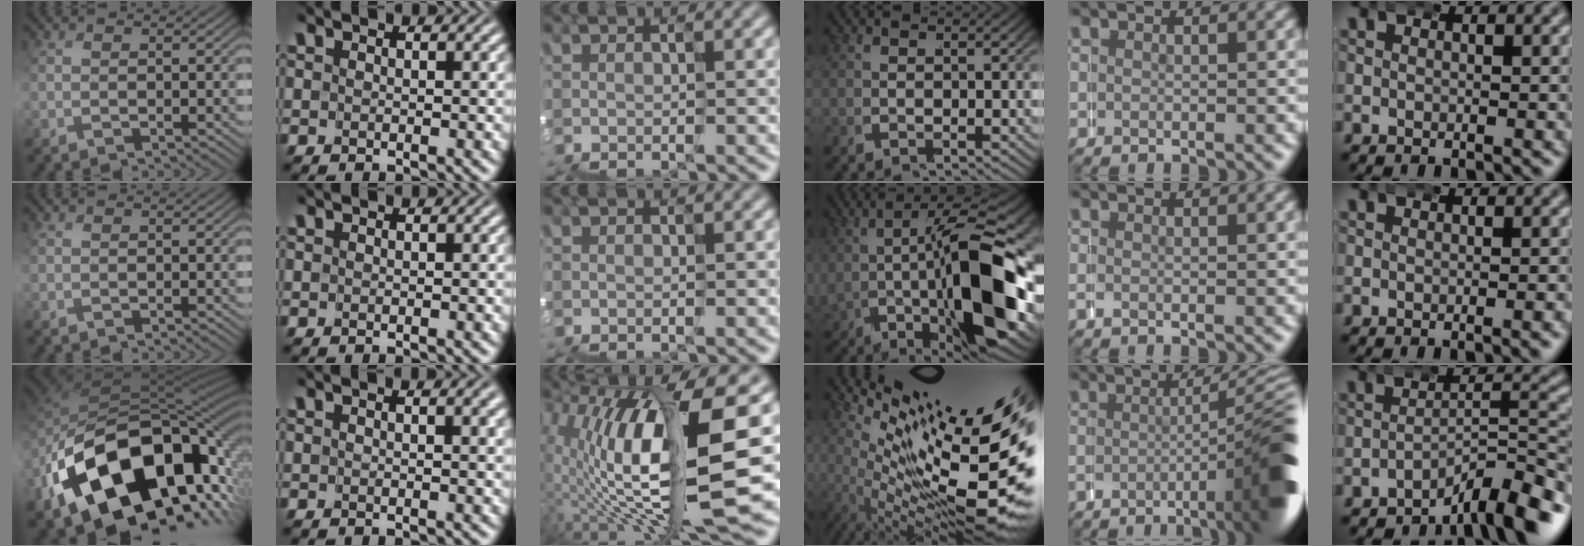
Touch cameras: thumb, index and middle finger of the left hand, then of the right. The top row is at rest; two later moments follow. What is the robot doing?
{"motion": "wrap", "object": "duck tape"}